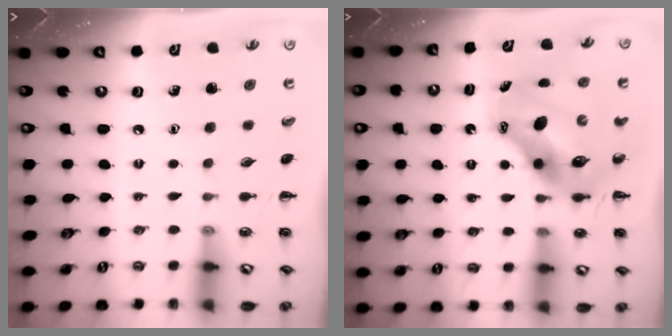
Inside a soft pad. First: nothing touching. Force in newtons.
{"total": 10.1, "press": 9.7, "slide": 2.7}